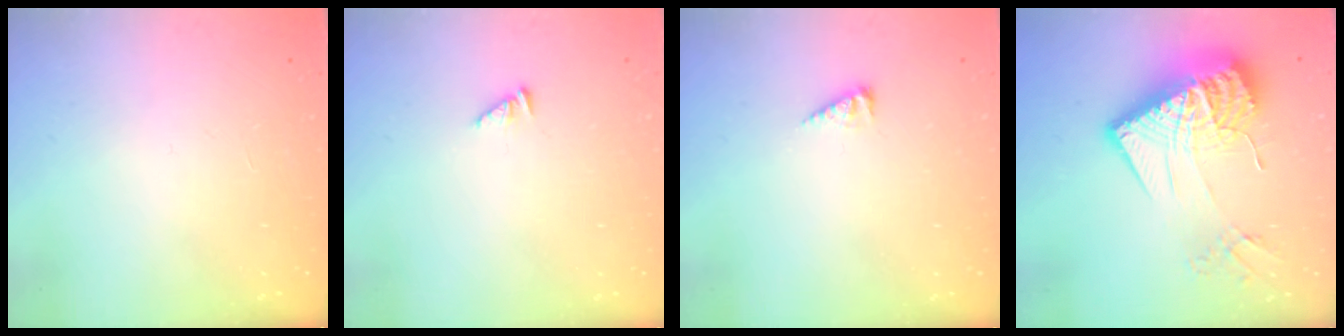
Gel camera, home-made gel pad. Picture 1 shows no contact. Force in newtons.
{"total": 2.2, "press": 2.1, "slide": 0.4}
{"total": 3.0, "press": 2.9, "slide": 0.4}
{"total": 23.4, "press": 23.3, "slide": 1.8}